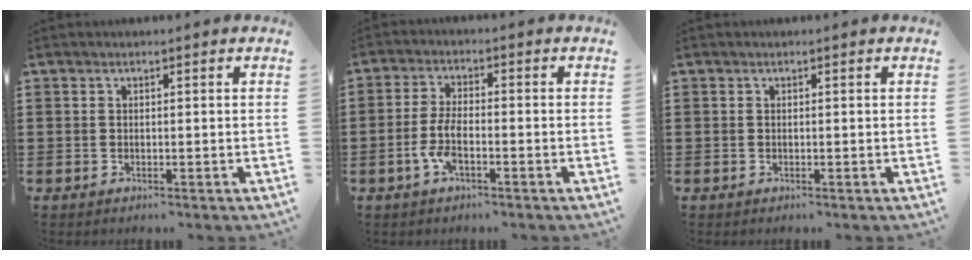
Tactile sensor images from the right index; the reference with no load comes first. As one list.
[{"total": 4.9, "force": [-1.8, 1.7, 4.2], "torque": [-0.100, -0.001, -0.042]}, {"total": 0.0}]